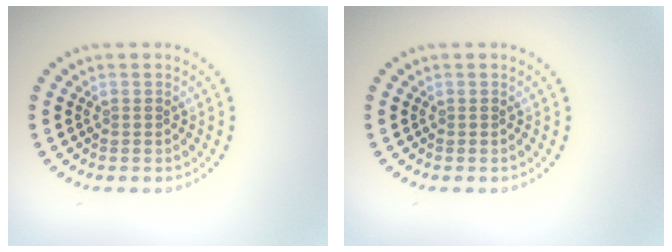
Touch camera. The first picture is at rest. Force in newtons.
{"total": 0.0}